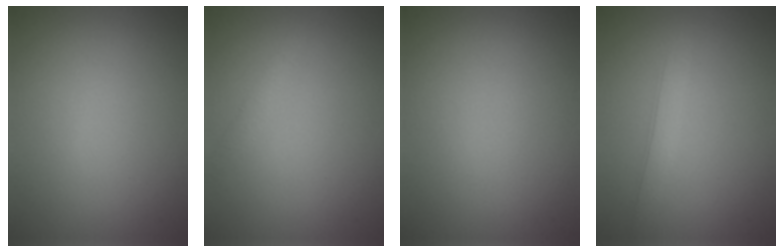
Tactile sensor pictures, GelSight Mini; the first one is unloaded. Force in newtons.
{"total": 1.3, "press": 1.3, "slide": 0.2}
{"total": 0.0}
{"total": 2.4, "press": 2.4, "slide": 0.1}